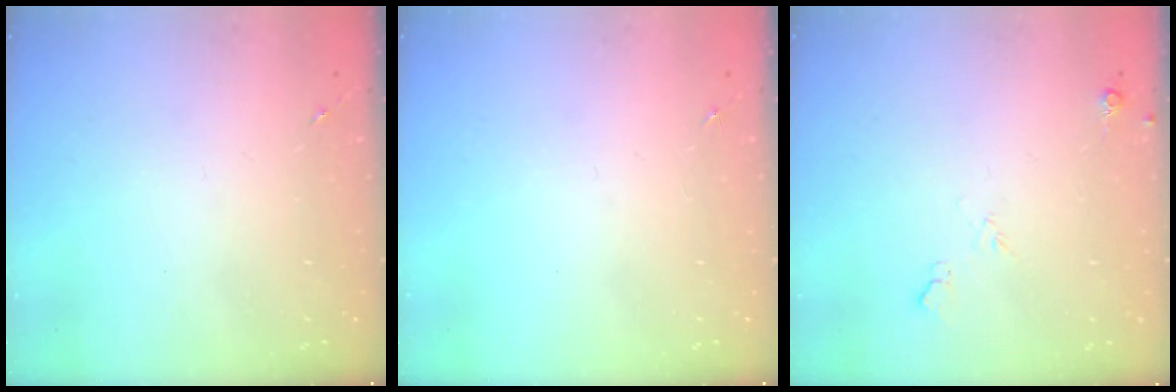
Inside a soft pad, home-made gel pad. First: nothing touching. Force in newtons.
{"total": 0.0}
{"total": 4.6, "press": 4.5, "slide": 0.8}